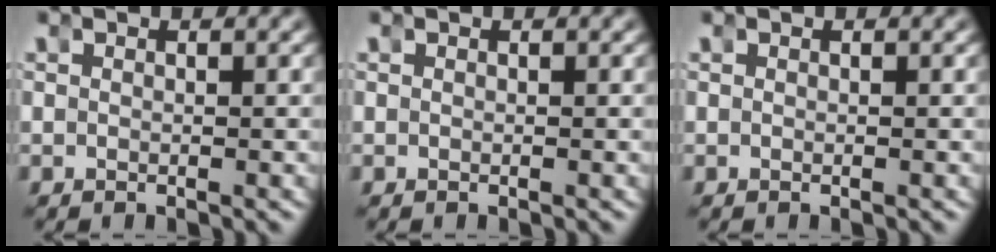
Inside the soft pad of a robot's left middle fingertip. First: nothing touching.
{"total": 0.0}
{"total": 0.0}